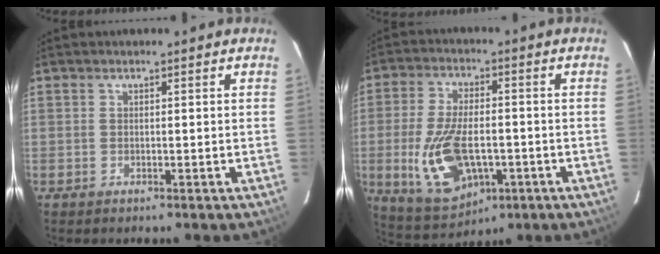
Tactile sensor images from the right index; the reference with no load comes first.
{"total": 15.3, "force": [-3.7, 8.0, 12.5], "torque": [-0.263, -0.017, -0.050]}